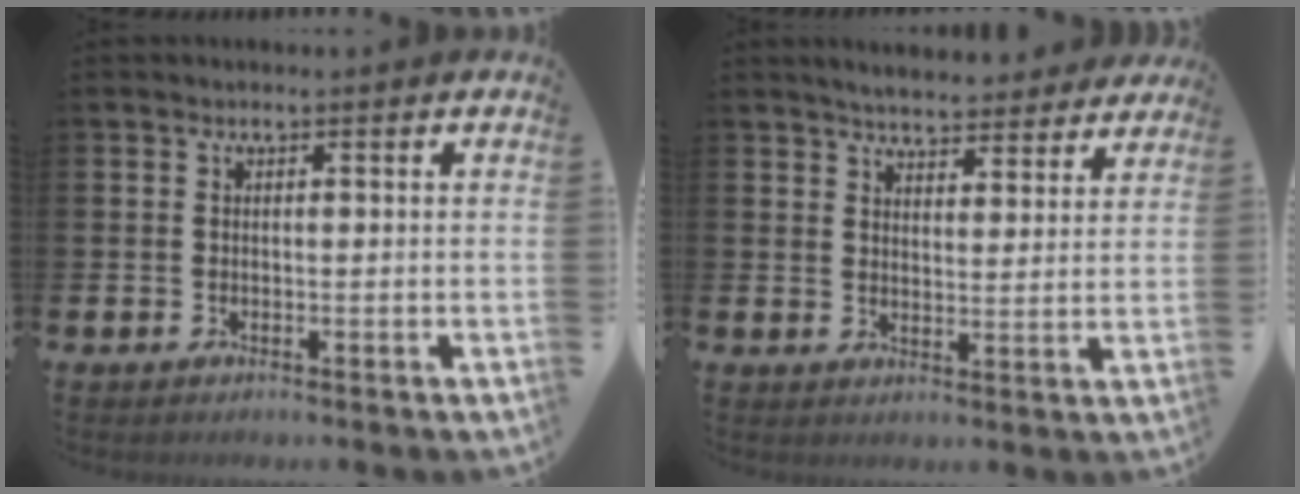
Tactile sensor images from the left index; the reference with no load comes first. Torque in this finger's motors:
{"motor_torque": [0.16, -0.72, 0.73, 0.14]}